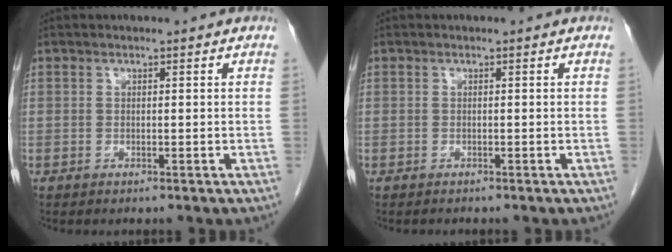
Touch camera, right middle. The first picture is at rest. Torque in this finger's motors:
{"motor_torque": [-0.27, -0.08, -0.11, 0.00]}